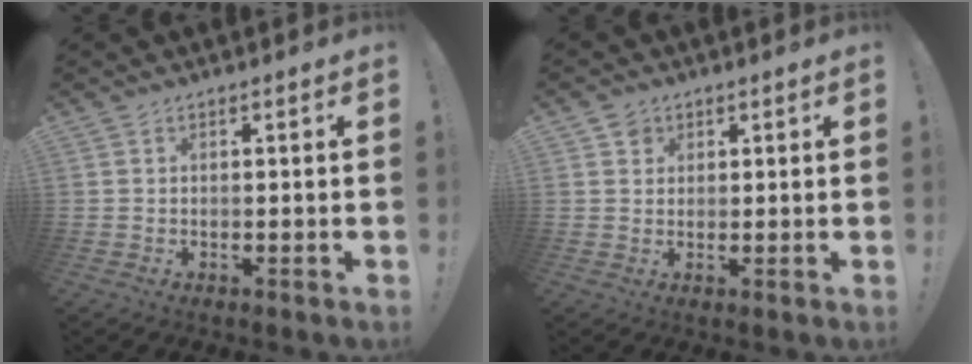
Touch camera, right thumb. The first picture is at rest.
{"total": 2.9, "force": [1.6, 2.4, 0.4], "torque": [0.002, -0.007, 0.027]}